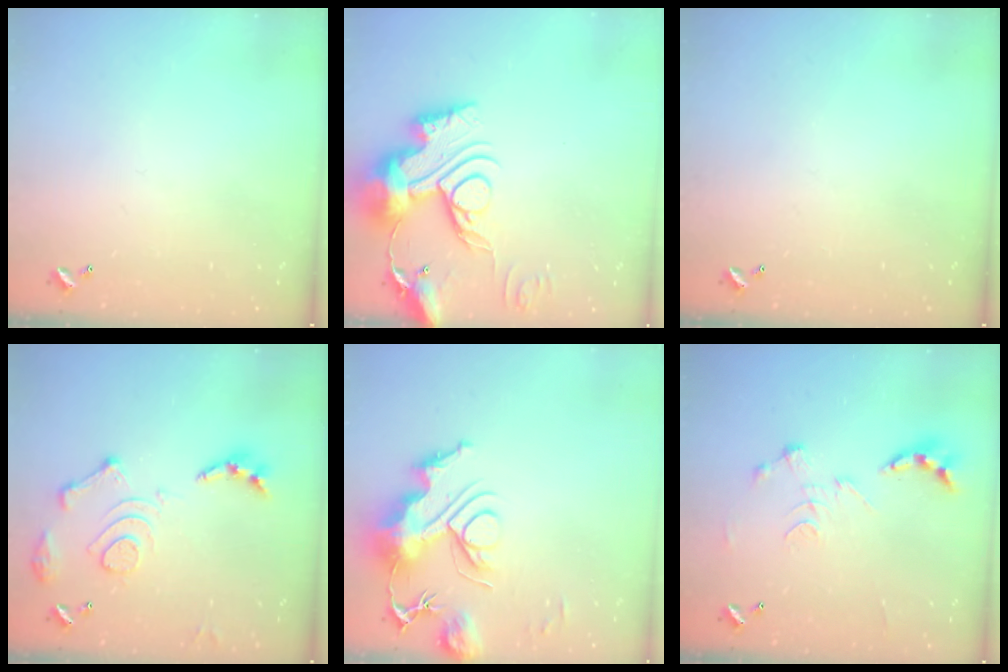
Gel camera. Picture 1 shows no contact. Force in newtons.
{"total": 18.7, "press": 18.6, "slide": 1.7}
{"total": 0.0}
{"total": 14.6, "press": 14.5, "slide": 1.6}
{"total": 13.8, "press": 13.7, "slide": 0.8}
{"total": 0.0}